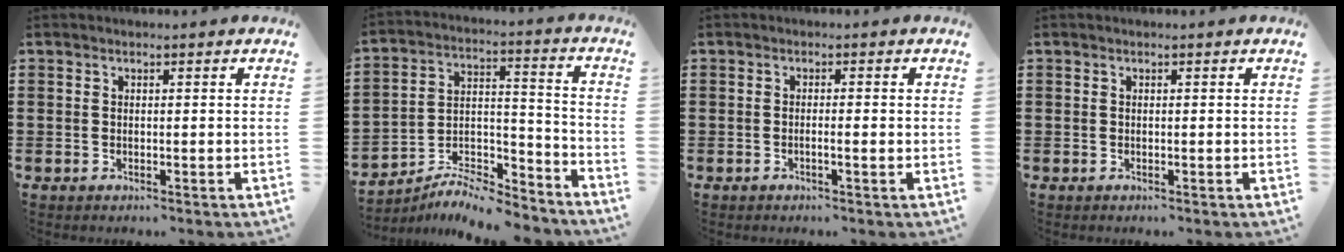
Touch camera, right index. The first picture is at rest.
{"total": 8.2, "force": [-7.6, 2.0, 2.5], "torque": [-0.032, 0.022, -0.144]}
{"total": 1.5, "force": [-0.5, -0.1, 1.4], "torque": [-0.024, -0.004, -0.009]}
{"total": 0.0}